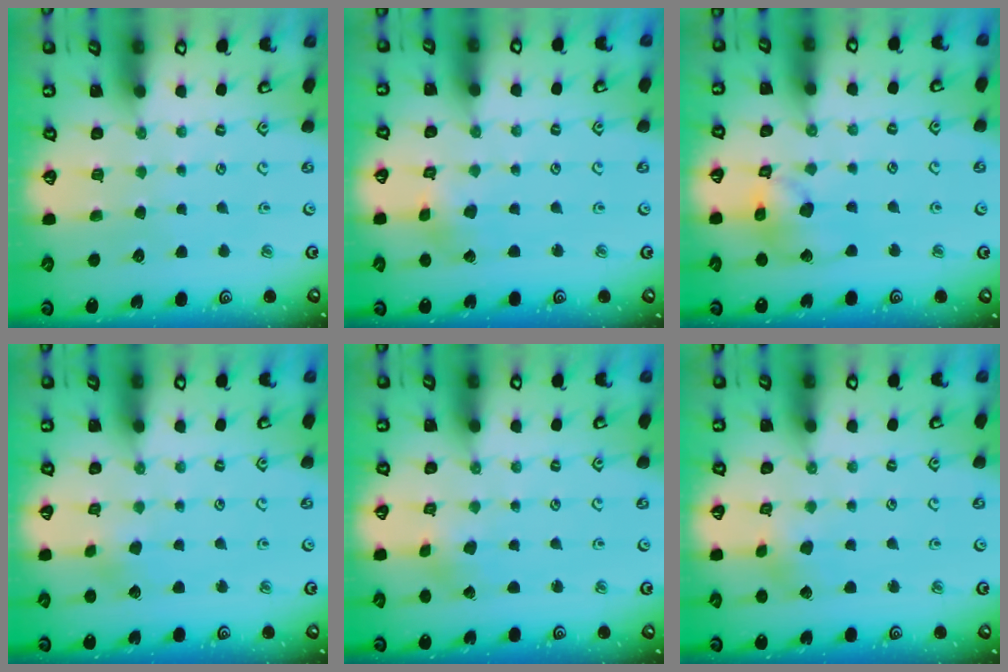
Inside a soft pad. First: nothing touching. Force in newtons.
{"total": 2.3, "press": 2.3, "slide": 0.1}
{"total": 12.9, "press": 12.8, "slide": 1.6}
{"total": 2.3, "press": 2.3, "slide": 0.1}
{"total": 1.1, "press": 1.0, "slide": 0.1}
{"total": 2.9, "press": 2.9, "slide": 0.3}